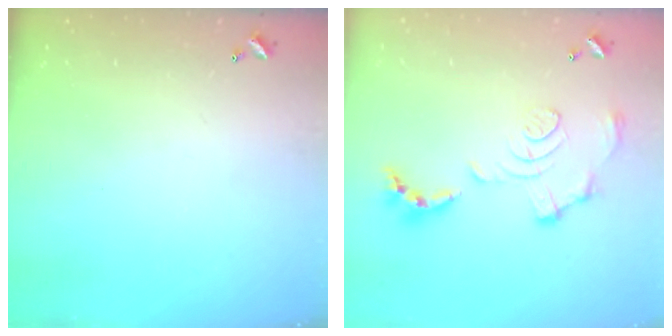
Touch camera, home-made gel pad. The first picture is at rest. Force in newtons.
{"total": 1.5, "press": 0.8, "slide": 1.3}